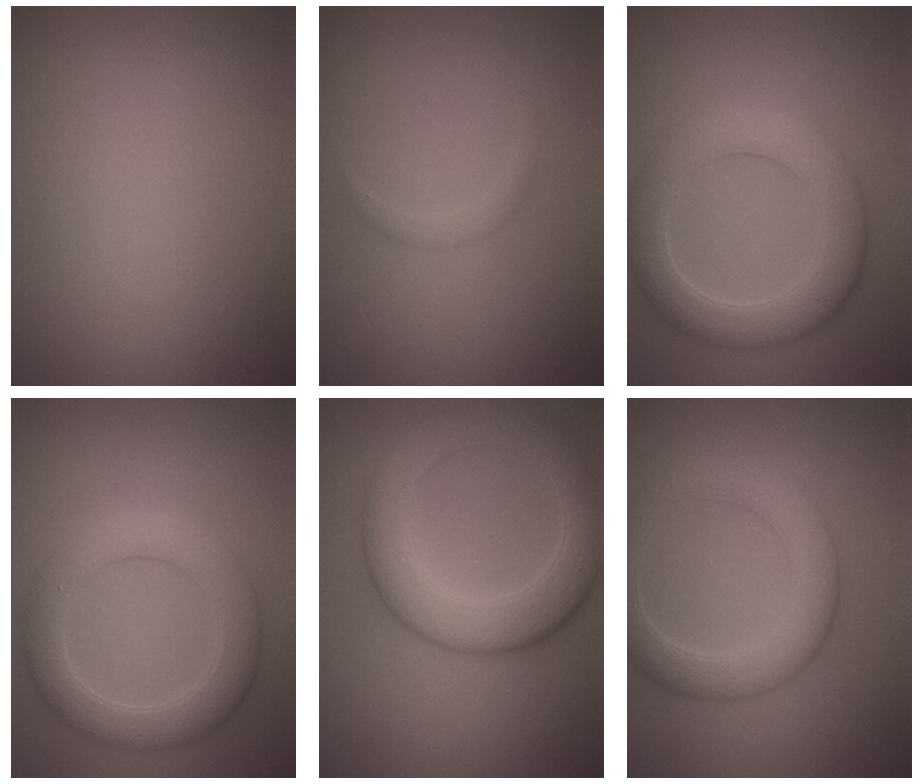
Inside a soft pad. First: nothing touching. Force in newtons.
{"total": 0.8, "press": 0.8, "slide": 0.1}
{"total": 6.0, "press": 6.0, "slide": 0.4}
{"total": 5.3, "press": 5.3, "slide": 0.0}
{"total": 6.6, "press": 6.6, "slide": 0.2}
{"total": 5.0, "press": 5.0, "slide": 0.1}